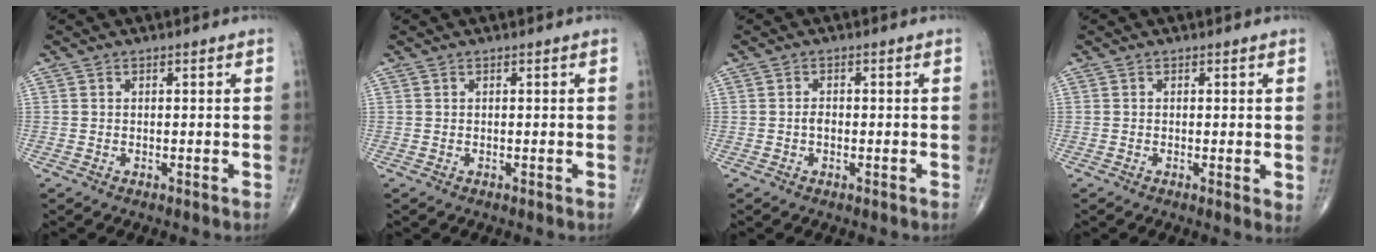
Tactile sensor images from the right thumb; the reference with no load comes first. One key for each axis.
{"total": 0.0}
{"total": 1.5, "fx": -0.4, "fy": 0.9, "fz": 1.1, "tx": -0.018, "ty": 0.002, "tz": -0.008}
{"total": 1.9, "fx": 0.0, "fy": 0.6, "fz": 1.8, "tx": -0.030, "ty": -0.008, "tz": -0.004}